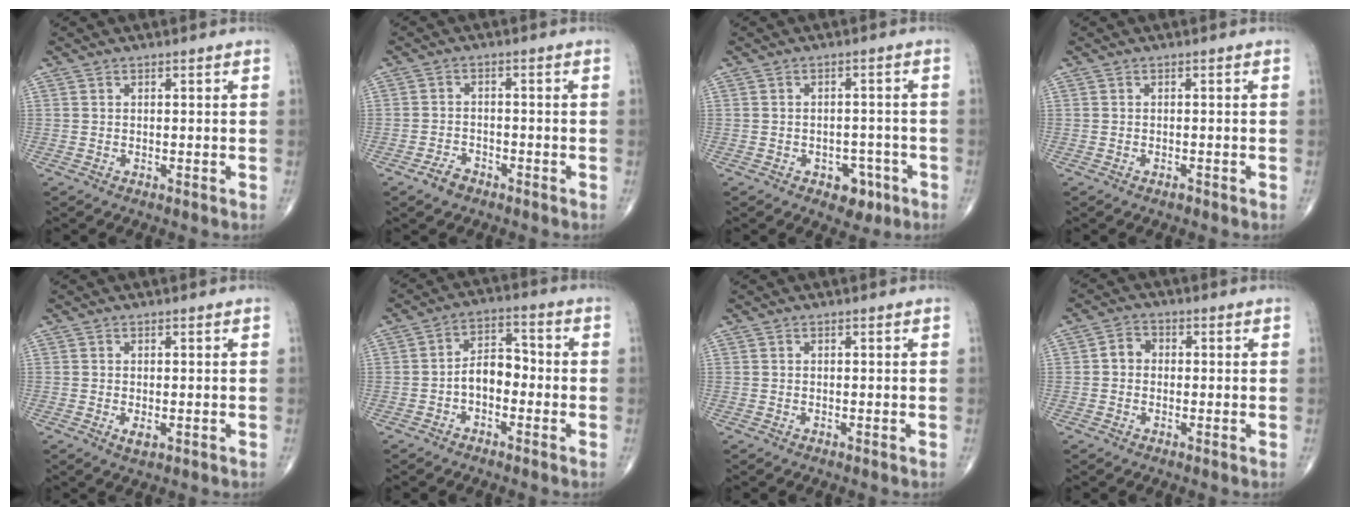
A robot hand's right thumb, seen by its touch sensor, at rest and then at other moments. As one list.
[{"total": 3.2, "force": [-2.3, 1.8, 1.2], "torque": [-0.018, 0.014, -0.039]}, {"total": 5.1, "force": [-2.6, 3.4, 2.7], "torque": [-0.007, 0.020, -0.031]}, {"total": 0.6, "force": [-0.5, 0.2, 0.3], "torque": [-0.003, 0.001, -0.011]}, {"total": 1.7, "force": [-0.4, 0.8, 1.4], "torque": [-0.023, -0.004, -0.006]}, {"total": 6.5, "force": [-1.8, 4.1, 4.7], "torque": [-0.058, 0.034, -0.043]}, {"total": 0.0}, {"total": 3.3, "force": [-0.1, 2.8, 1.7], "torque": [-0.013, 0.014, -0.011]}]